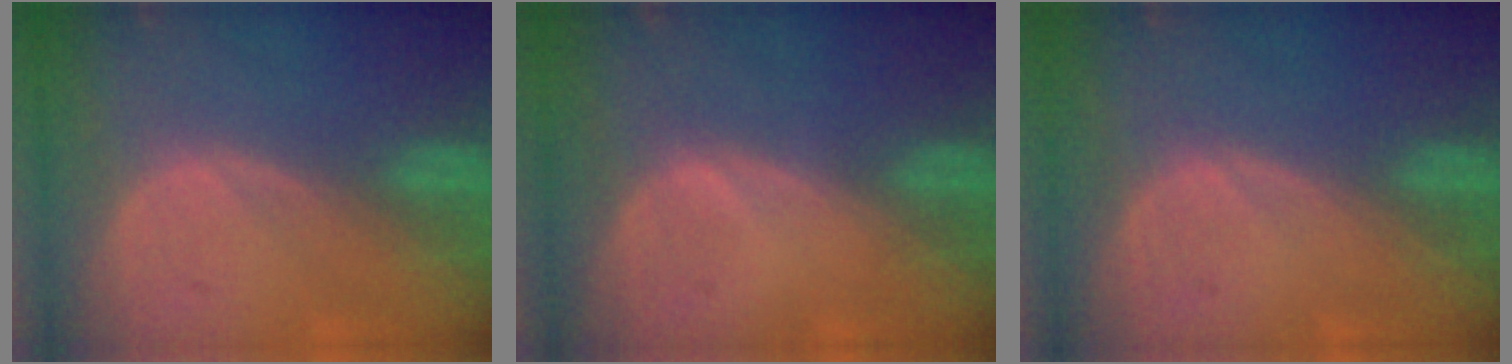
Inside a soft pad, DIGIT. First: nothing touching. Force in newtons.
{"total": 0.5, "press": 0.1, "slide": 0.5}
{"total": 0.0}